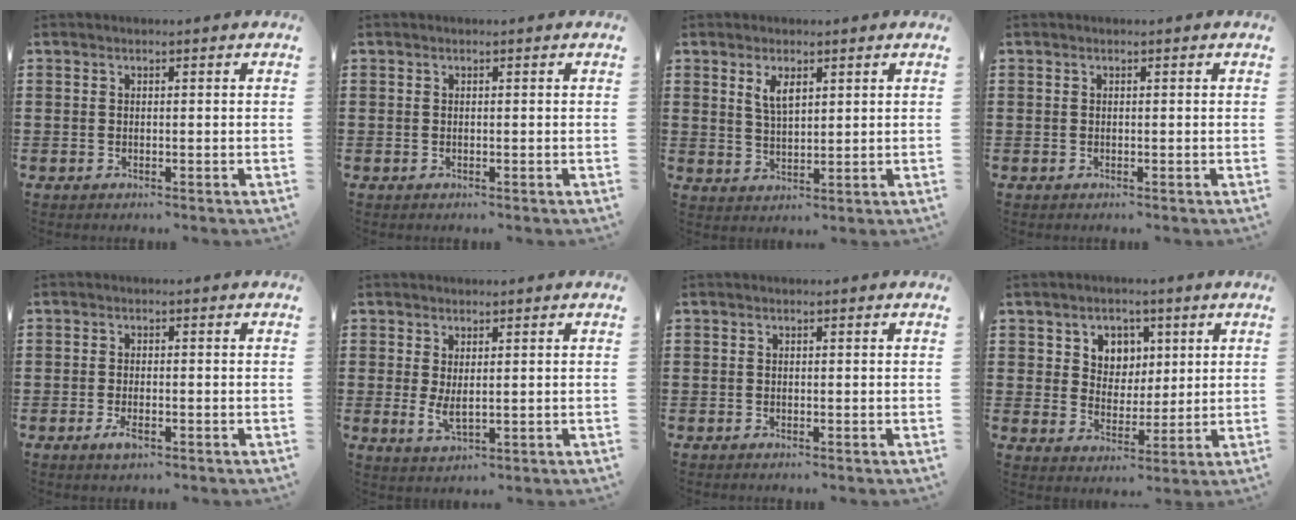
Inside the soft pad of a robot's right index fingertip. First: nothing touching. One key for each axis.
{"total": 0.0}
{"total": 3.5, "fx": 1.9, "fy": 1.5, "fz": 2.6, "tx": -0.056, "ty": 0.005, "tz": 0.033}
{"total": 0.0}
{"total": 2.2, "fx": -0.9, "fy": 0.8, "fz": 1.8, "tx": -0.039, "ty": -0.004, "tz": -0.019}
{"total": 2.9, "fx": 0.8, "fy": 1.0, "fz": 2.6, "tx": -0.058, "ty": -0.002, "tz": 0.014}
{"total": 0.0}
{"total": 4.9, "fx": 2.3, "fy": 4.3, "fz": 0.6, "tx": -0.030, "ty": 0.007, "tz": 0.037}